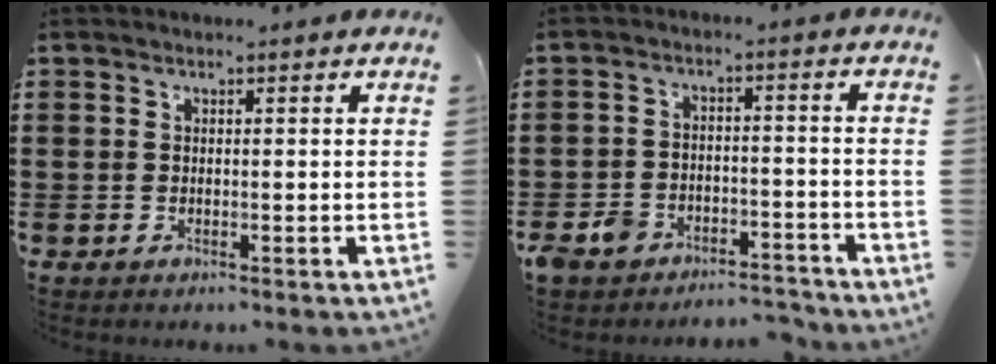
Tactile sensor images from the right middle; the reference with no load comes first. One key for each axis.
{"total": 5.1, "fx": -4.6, "fy": 1.7, "fz": 1.1, "tx": -0.047, "ty": 0.004, "tz": -0.102}